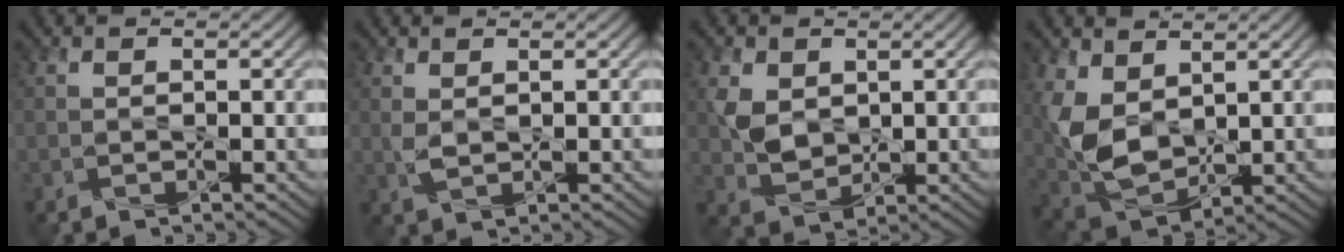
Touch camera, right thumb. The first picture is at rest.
{"total": 1.5, "force": [0.5, 0.7, 1.2], "torque": [-0.036, -0.001, 0.015]}
{"total": 4.5, "force": [1.2, 3.4, 2.6], "torque": [-0.071, -0.004, 0.027]}
{"total": 7.8, "force": [2.1, 5.0, 5.6], "torque": [-0.151, -0.011, 0.045]}